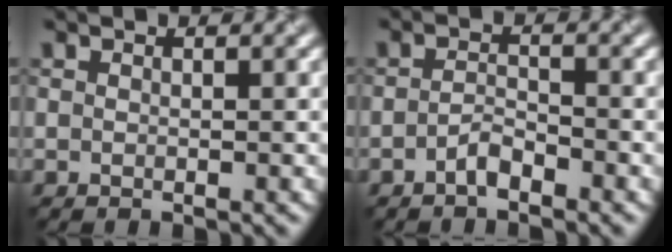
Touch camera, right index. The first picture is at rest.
{"total": 1.8, "force": [-1.7, 0.2, 0.6], "torque": [-0.015, 0.010, -0.028]}